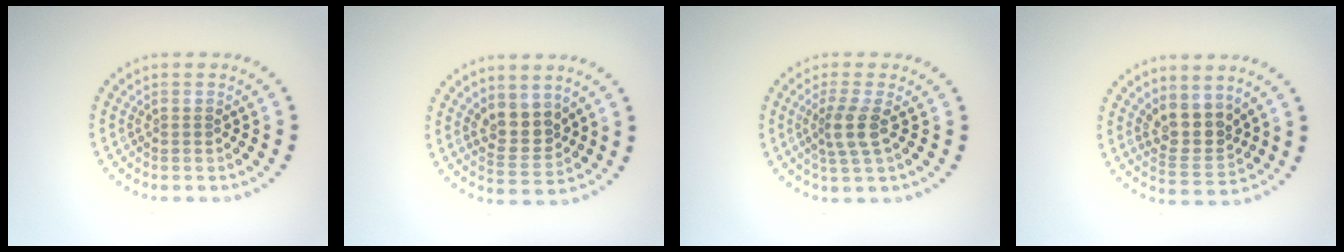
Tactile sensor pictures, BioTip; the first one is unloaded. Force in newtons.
{"total": 2.9, "press": 2.6, "slide": 1.3}
{"total": 2.6, "press": 2.0, "slide": 1.7}
{"total": 3.5, "press": 3.0, "slide": 1.8}